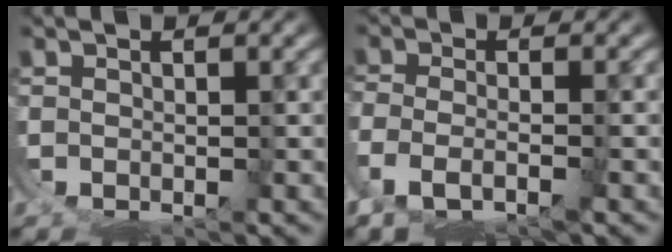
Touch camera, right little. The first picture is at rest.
{"total": 3.3, "force": [-1.4, 1.0, 2.8], "torque": [-0.065, -0.018, -0.012]}